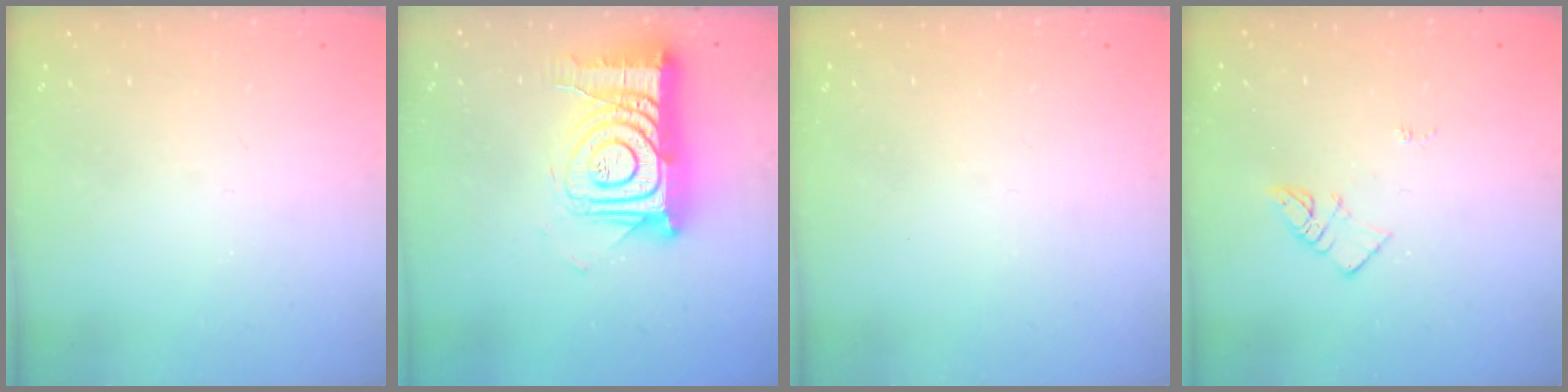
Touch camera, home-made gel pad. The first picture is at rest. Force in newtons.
{"total": 17.6, "press": 17.5, "slide": 1.5}
{"total": 0.0}
{"total": 3.9, "press": 3.9, "slide": 0.3}